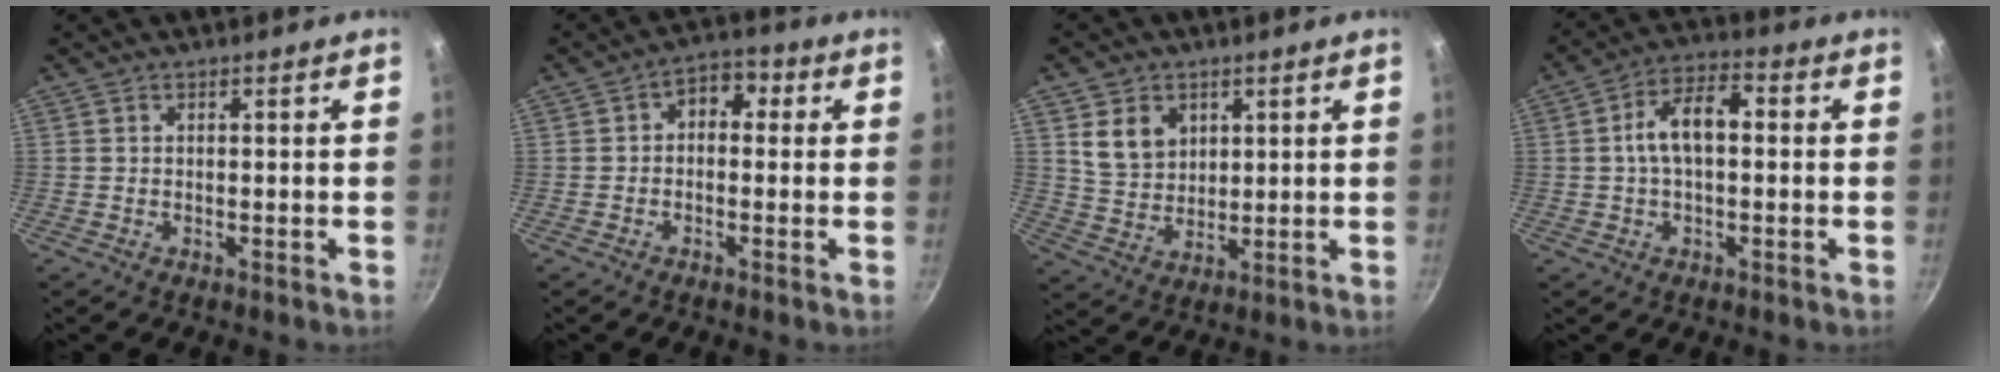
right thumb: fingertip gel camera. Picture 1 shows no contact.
{"total": 5.1, "force": [0.6, 3.8, 3.4], "torque": [-0.024, 0.013, -0.006]}
{"total": 7.7, "force": [2.9, 6.0, 3.8], "torque": [-0.047, -0.017, 0.064]}
{"total": 9.0, "force": [0.6, 4.7, 7.6], "torque": [-0.122, 0.028, 0.002]}